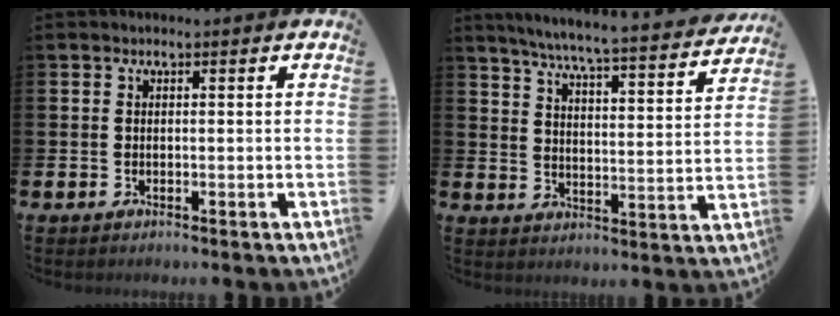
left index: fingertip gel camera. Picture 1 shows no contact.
{"total": 6.6, "force": [6.1, -0.1, 2.5], "torque": [-0.065, -0.052, 0.102]}